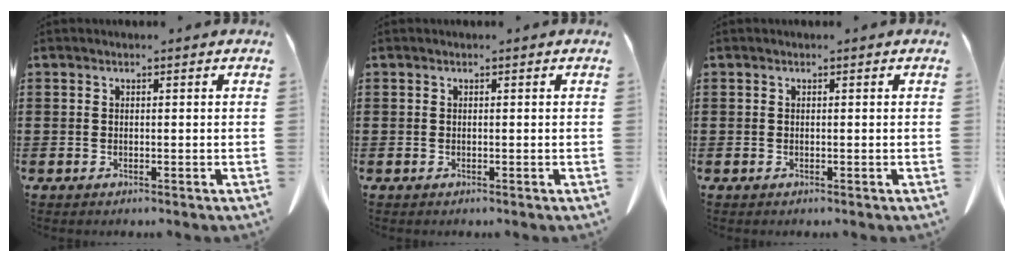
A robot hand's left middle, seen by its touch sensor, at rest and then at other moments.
{"total": 0.0}
{"total": 0.0}